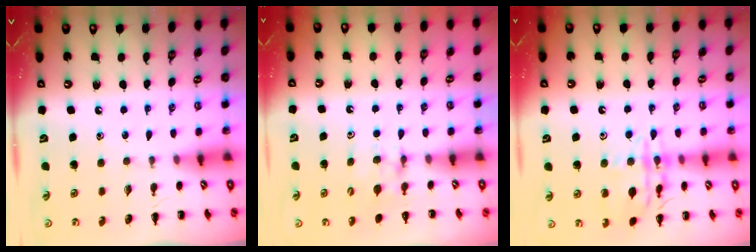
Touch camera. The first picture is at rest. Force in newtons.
{"total": 5.1, "press": 4.8, "slide": 1.6}
{"total": 13.1, "press": 13.0, "slide": 1.1}